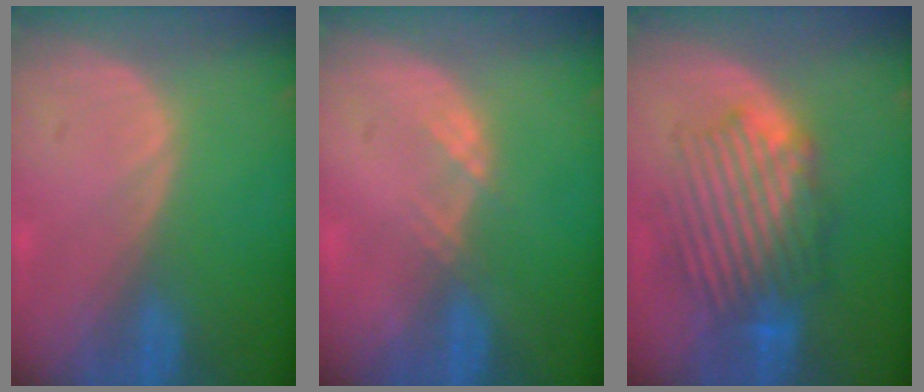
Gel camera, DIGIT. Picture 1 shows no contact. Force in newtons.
{"total": 1.5, "press": 1.3, "slide": 0.8}
{"total": 8.8, "press": 8.5, "slide": 2.2}